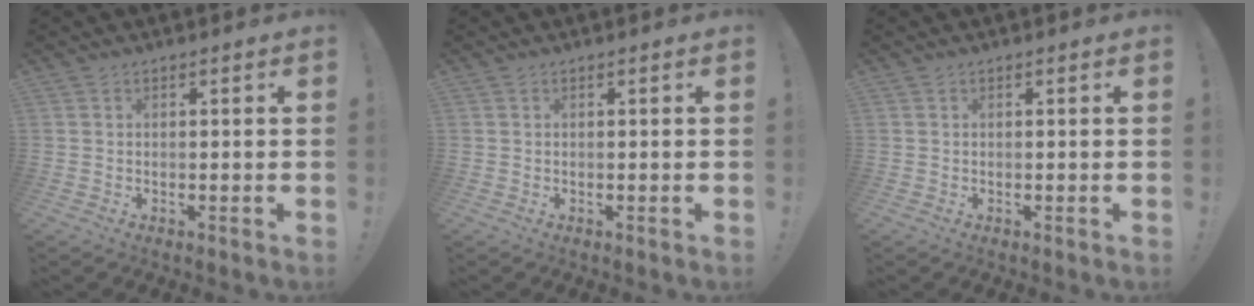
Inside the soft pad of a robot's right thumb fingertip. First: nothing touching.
{"total": 0.0}
{"total": 0.0}